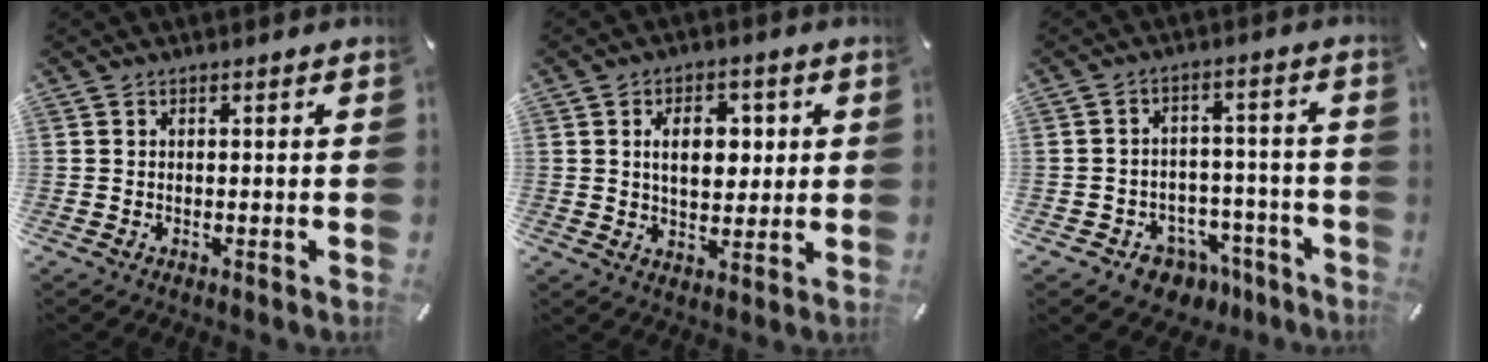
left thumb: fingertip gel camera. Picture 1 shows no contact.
{"total": 8.8, "force": [1.9, 6.0, 6.1], "torque": [-0.086, -0.002, 0.025]}
{"total": 5.8, "force": [-2.8, 5.0, 0.9], "torque": [-0.020, 0.017, -0.045]}